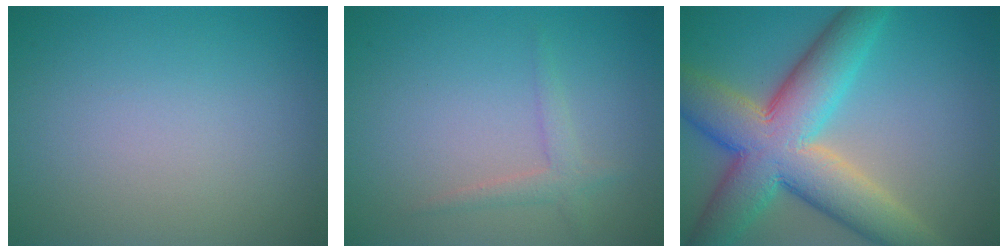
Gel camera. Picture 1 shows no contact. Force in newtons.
{"total": 1.6, "press": 1.6, "slide": 0.1}
{"total": 11.4, "press": 11.3, "slide": 0.4}